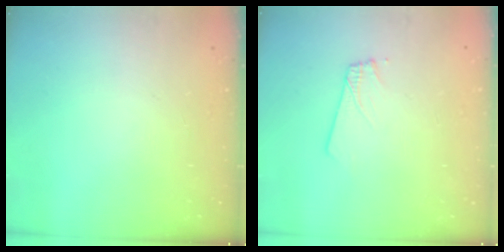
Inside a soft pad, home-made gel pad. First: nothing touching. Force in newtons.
{"total": 2.4, "press": 2.4, "slide": 0.3}